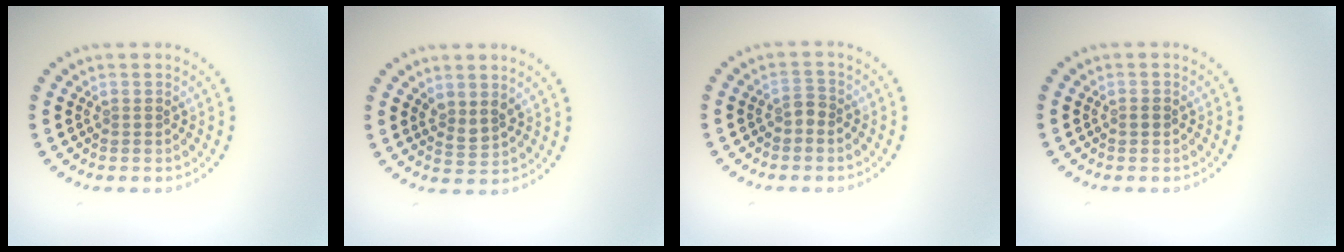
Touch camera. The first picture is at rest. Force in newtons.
{"total": 1.7, "press": 1.4, "slide": 1.0}
{"total": 0.9, "press": 0.8, "slide": 0.5}
{"total": 0.8, "press": 0.8, "slide": 0.0}